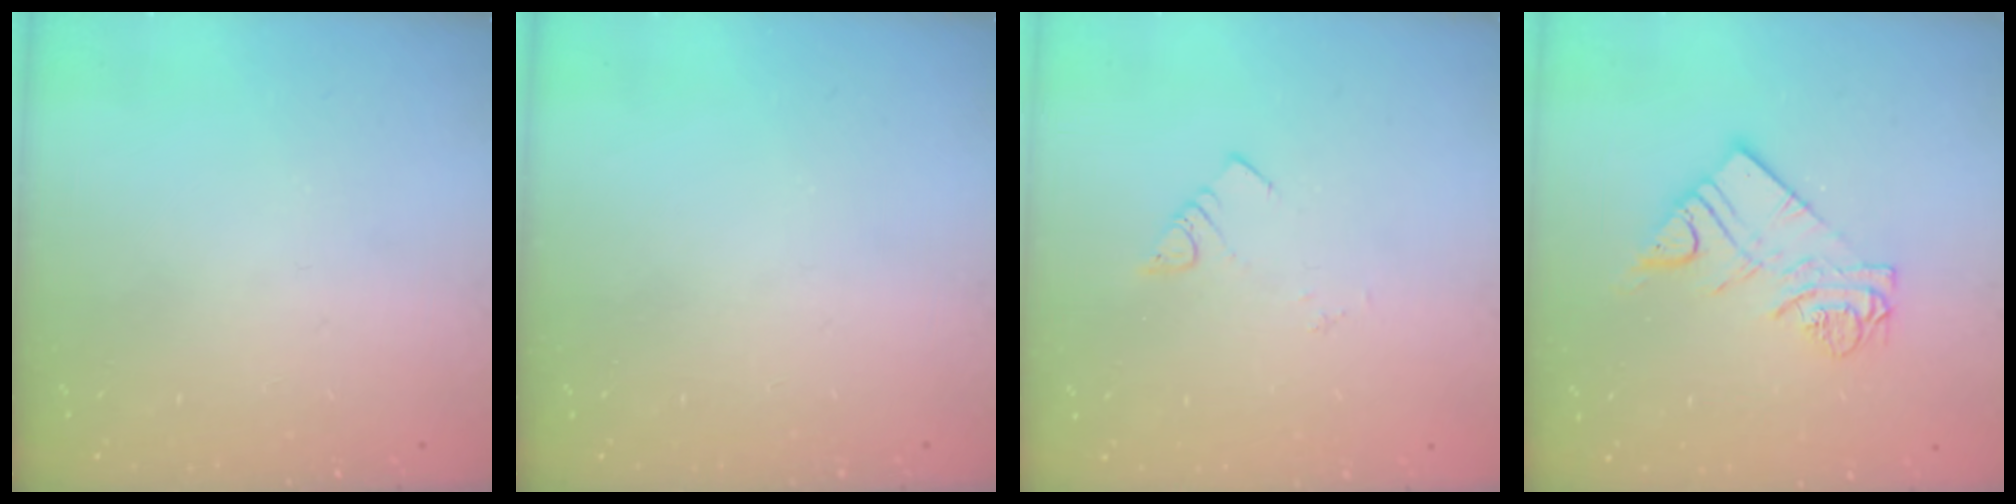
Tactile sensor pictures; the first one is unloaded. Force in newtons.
{"total": 0.0}
{"total": 2.0, "press": 2.0, "slide": 0.1}
{"total": 9.7, "press": 9.6, "slide": 0.9}